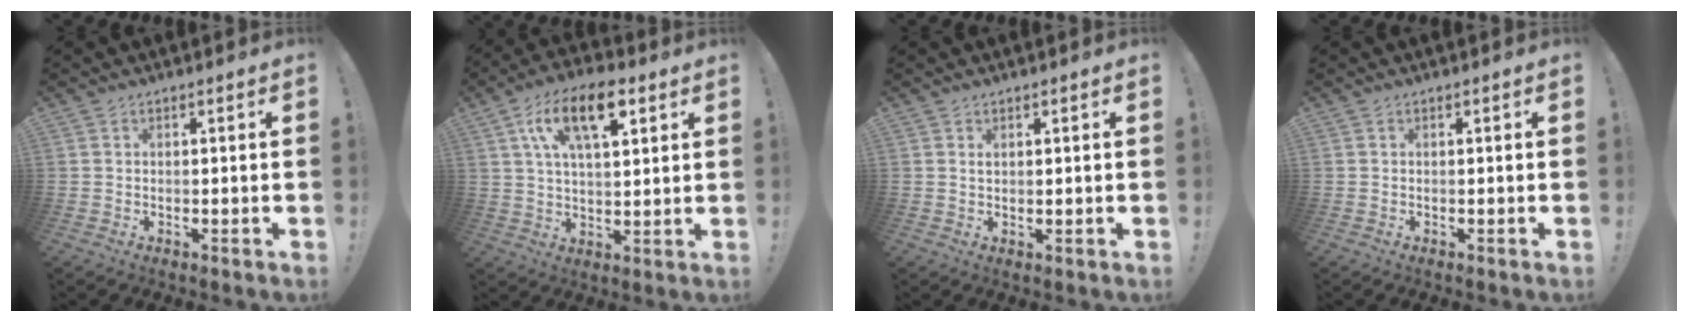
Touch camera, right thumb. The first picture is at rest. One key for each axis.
{"total": 14.9, "fx": 6.2, "fy": 6.9, "fz": 11.6, "tx": -0.197, "ty": 0.000, "tz": 0.110}
{"total": 1.0, "fx": 0.7, "fy": 0.5, "fz": 0.5, "tx": -0.012, "ty": 0.001, "tz": 0.013}
{"total": 0.0}